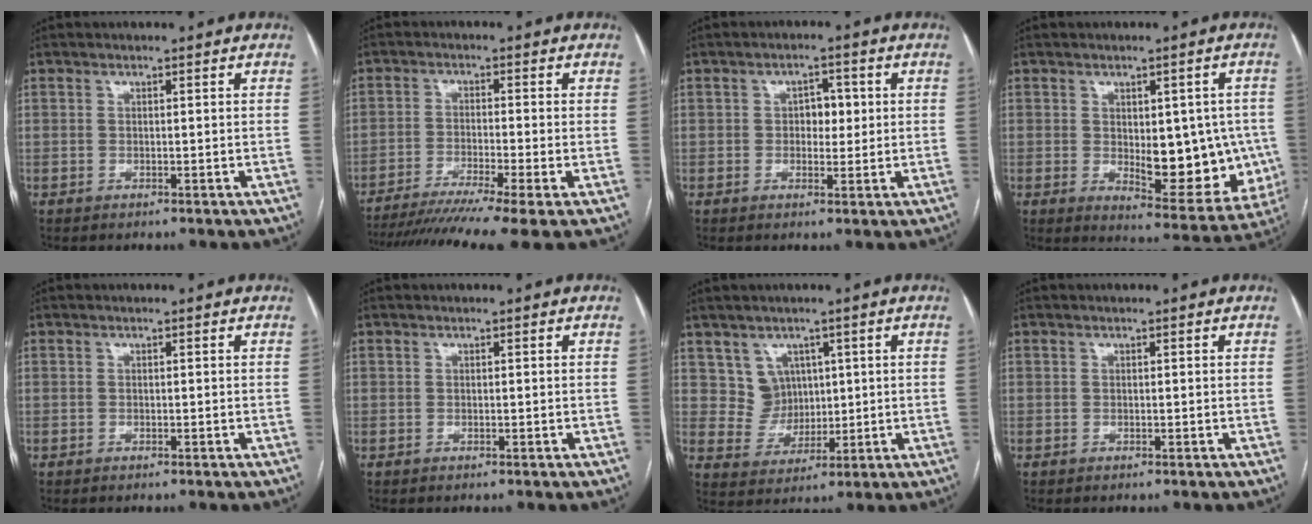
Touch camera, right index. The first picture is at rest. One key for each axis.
{"total": 12.8, "fx": -9.9, "fy": -1.5, "fz": 8.0, "tx": -0.128, "ty": -0.031, "tz": -0.157}
{"total": 3.5, "fx": 0.4, "fy": 2.2, "fz": 2.7, "tx": -0.033, "ty": 0.008, "tz": 0.007}
{"total": 13.4, "fx": -0.8, "fy": 5.8, "fz": 12.0, "tx": -0.143, "ty": -0.001, "tz": 0.008}
{"total": 0.0}
{"total": 0.0}
{"total": 5.4, "fx": 2.4, "fy": 4.8, "fz": 0.5, "tx": -0.012, "ty": 0.011, "tz": 0.054}
{"total": 0.0}